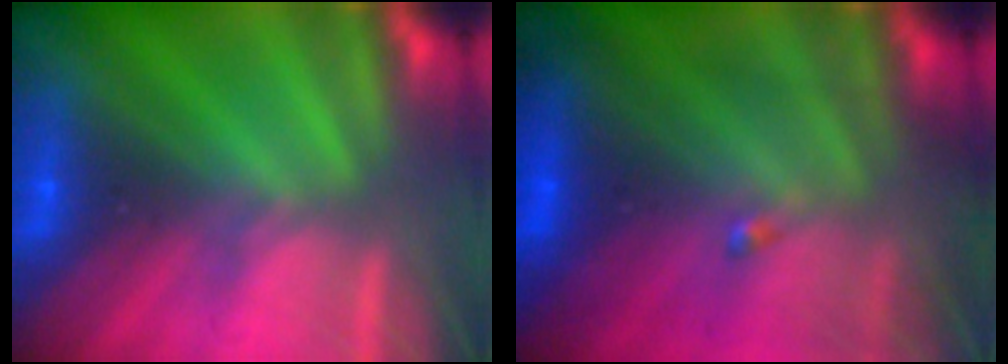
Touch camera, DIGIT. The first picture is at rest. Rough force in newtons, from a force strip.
{"total": 7.2}